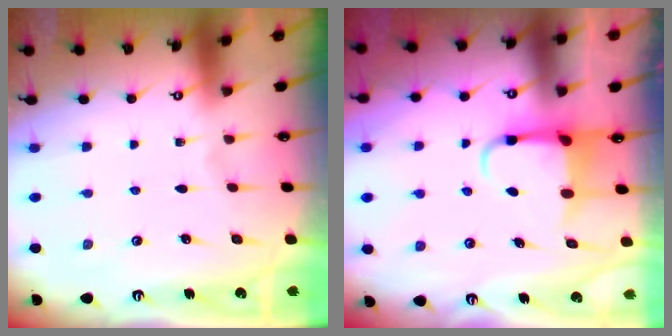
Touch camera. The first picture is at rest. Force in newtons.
{"total": 4.5, "press": 4.5, "slide": 0.3}